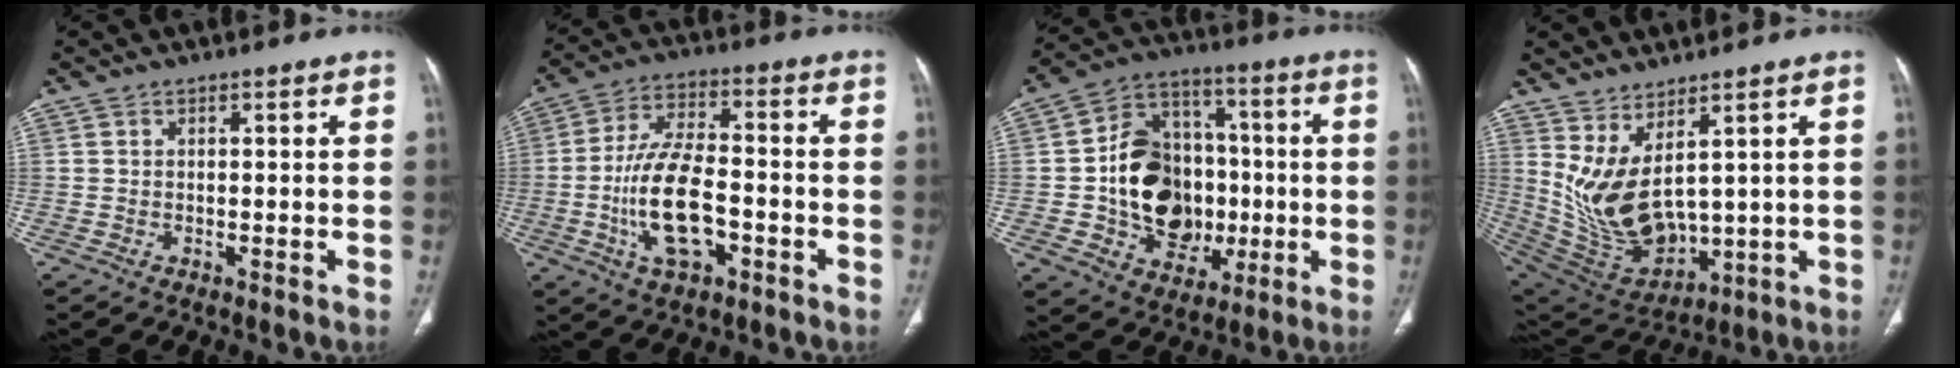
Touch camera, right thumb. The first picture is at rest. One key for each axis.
{"total": 14.4, "fx": -3.7, "fy": 6.9, "fz": 12.1, "tx": -0.230, "ty": 0.022, "tz": -0.066}
{"total": 20.1, "fx": -2.1, "fy": 15.6, "fz": 12.5, "tx": -0.159, "ty": 0.029, "tz": -0.023}
{"total": 13.4, "fx": 4.5, "fy": 6.1, "fz": 11.0, "tx": -0.204, "ty": -0.043, "tz": 0.123}